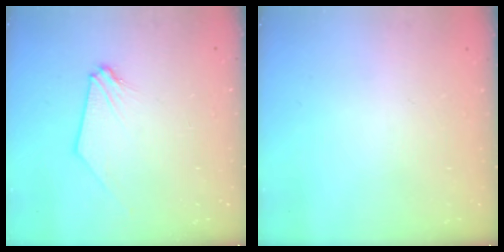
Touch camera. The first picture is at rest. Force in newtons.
{"total": 0.7, "press": 0.7, "slide": 0.1}